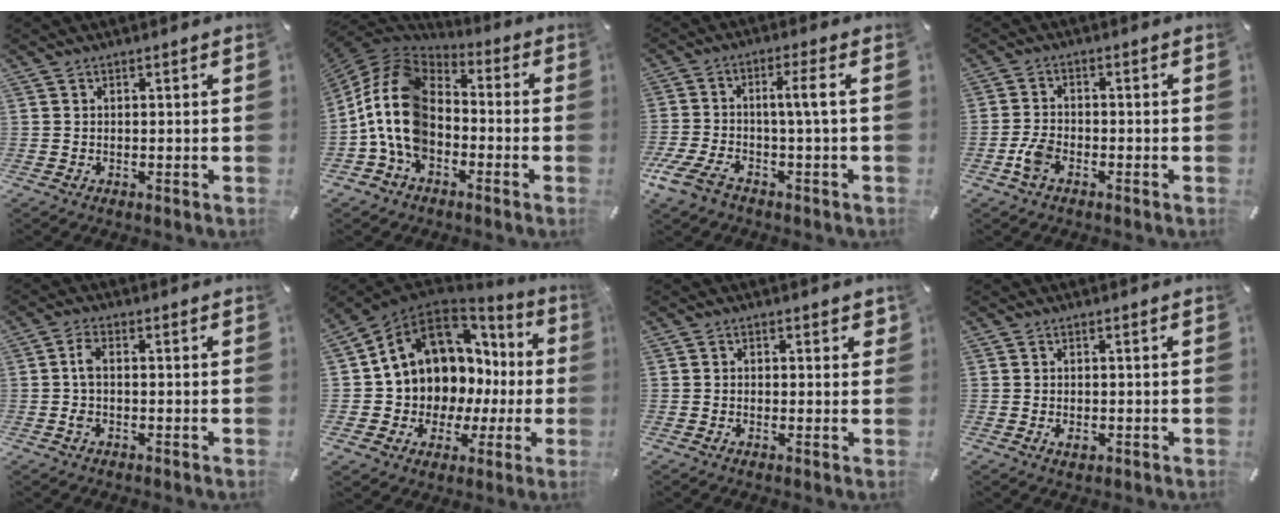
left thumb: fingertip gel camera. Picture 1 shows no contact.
{"total": 14.7, "force": [-4.2, 10.5, 9.3], "torque": [-0.220, 0.020, -0.086]}
{"total": 9.1, "force": [-2.2, 2.0, 8.5], "torque": [-0.180, -0.001, -0.049]}
{"total": 4.3, "force": [-2.3, 2.3, 2.8], "torque": [-0.073, 0.002, -0.046]}
{"total": 3.0, "force": [-0.4, 1.2, 2.7], "torque": [-0.059, 0.004, -0.011]}
{"total": 11.5, "force": [5.6, 9.1, 4.4], "torque": [-0.100, -0.061, 0.112]}
{"total": 1.3, "force": [0.1, 1.1, 0.7], "torque": [-0.006, 0.003, -0.003]}
{"total": 1.5, "force": [-0.4, 0.9, 1.1], "torque": [-0.029, -0.002, -0.010]}